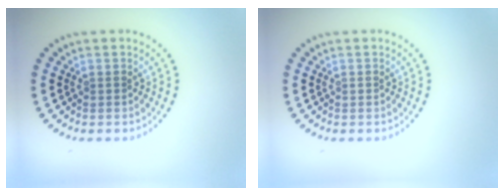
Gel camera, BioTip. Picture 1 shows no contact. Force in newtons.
{"total": 0.0}